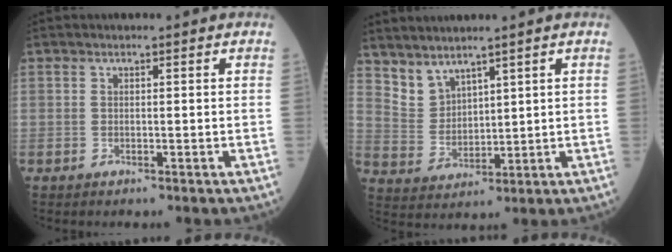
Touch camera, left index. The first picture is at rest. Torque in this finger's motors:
{"motor_torque": [-0.12, -0.10, 0.01, -0.01]}